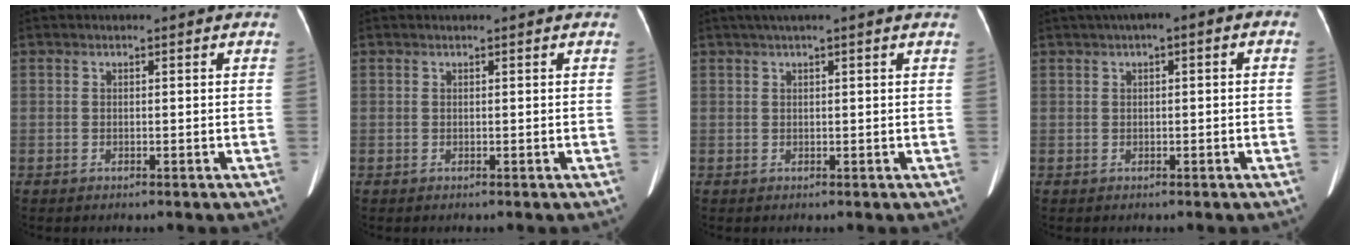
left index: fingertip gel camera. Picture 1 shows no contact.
{"total": 0.6, "force": [0.6, 0.0, 0.2], "torque": [-0.003, 0.009, 0.011]}
{"total": 3.7, "force": [2.8, -0.5, 2.3], "torque": [-0.033, 0.031, 0.047]}
{"total": 3.8, "force": [1.2, 1.2, 3.5], "torque": [-0.055, 0.023, 0.010]}